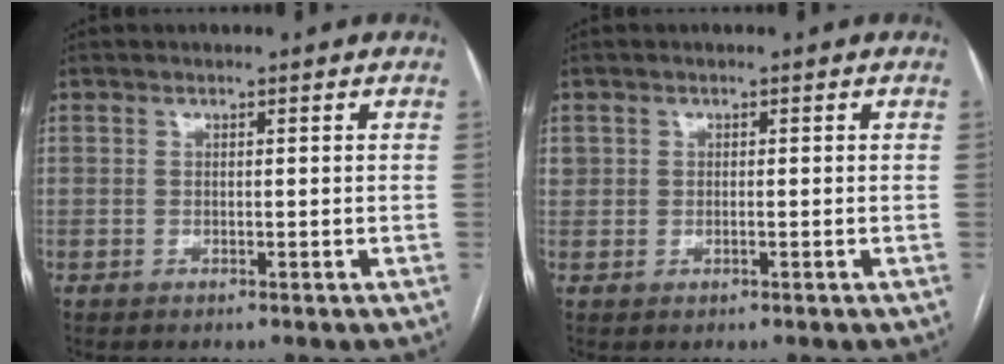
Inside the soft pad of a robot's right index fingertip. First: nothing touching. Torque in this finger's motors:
{"motor_torque": [0.10, -0.02, 0.04, 0.05]}